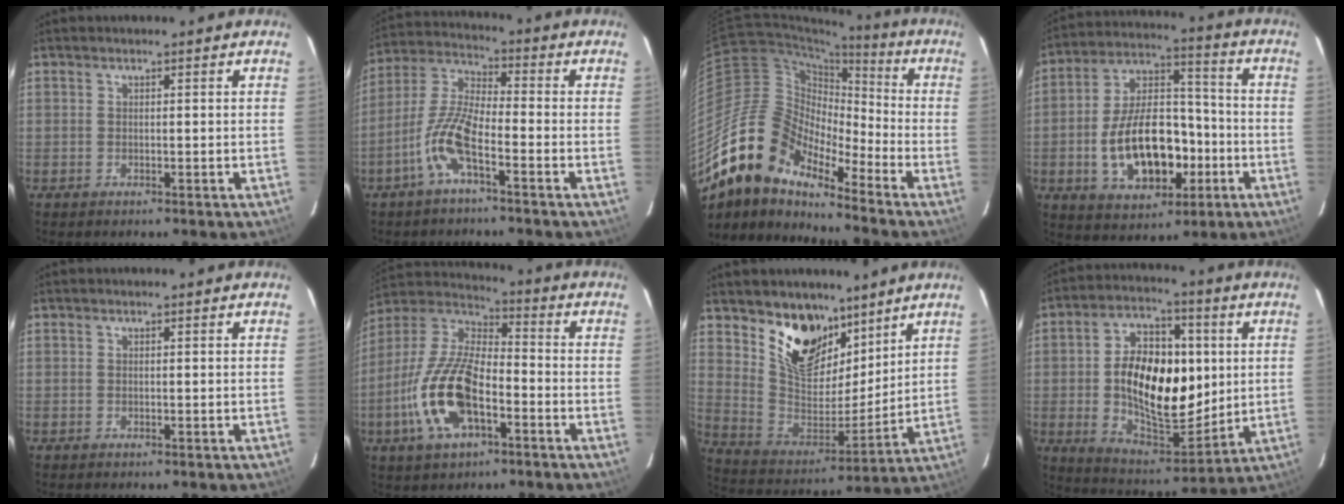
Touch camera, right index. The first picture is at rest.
{"total": 9.1, "force": [-4.7, 2.2, 7.5], "torque": [-0.168, 0.005, -0.095]}
{"total": 18.2, "force": [-14.2, 6.9, 9.0], "torque": [-0.156, -0.006, -0.283]}
{"total": 17.8, "force": [-5.0, 10.1, 13.8], "torque": [-0.266, 0.020, -0.064]}
{"total": 0.0}
{"total": 16.8, "force": [-6.3, 7.5, 13.7], "torque": [-0.291, -0.005, -0.121]}
{"total": 16.3, "force": [10.8, 8.8, 8.5], "torque": [-0.171, -0.014, 0.203]}
{"total": 19.5, "force": [1.0, 11.0, 16.1], "torque": [-0.284, 0.013, 0.028]}